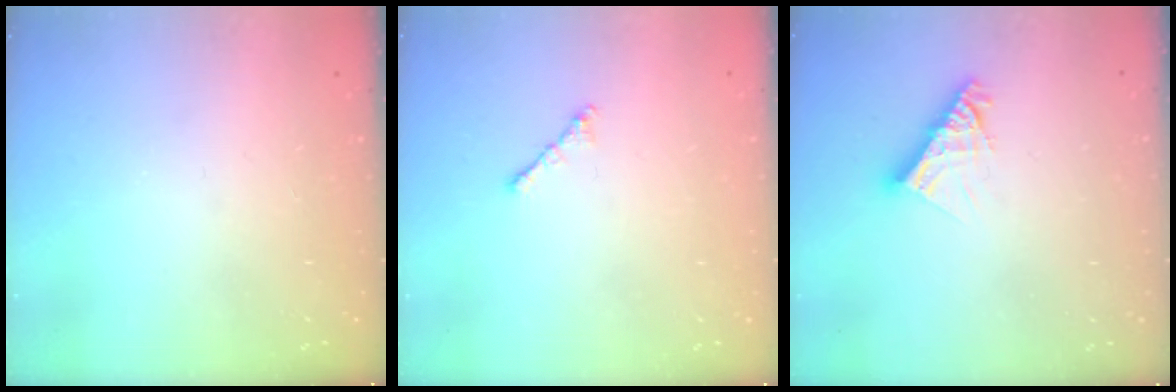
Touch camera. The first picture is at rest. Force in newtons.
{"total": 1.0, "press": 0.9, "slide": 0.4}
{"total": 8.4, "press": 8.4, "slide": 0.7}